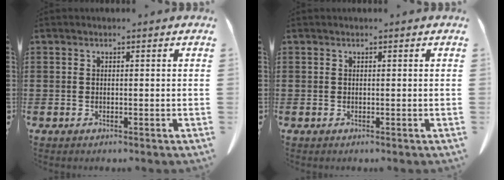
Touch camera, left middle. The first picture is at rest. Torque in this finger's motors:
{"motor_torque": [-0.05, 0.03, -0.01, -0.01]}